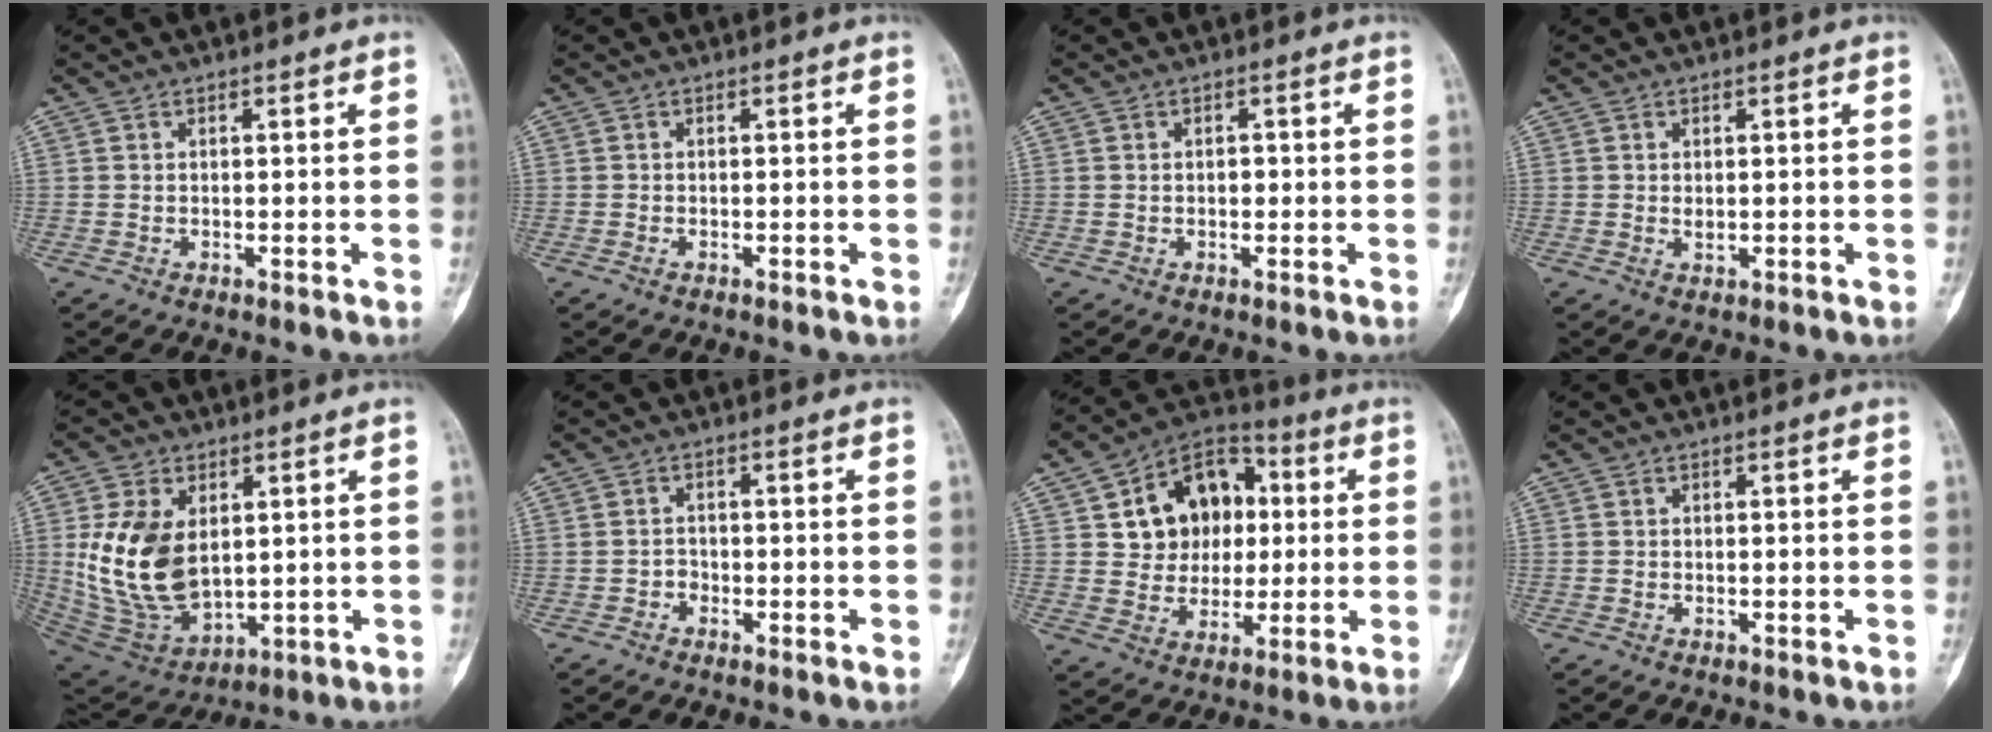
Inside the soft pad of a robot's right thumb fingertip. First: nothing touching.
{"total": 0.5, "force": [-0.3, 0.2, 0.4], "torque": [-0.011, 0.002, -0.004]}
{"total": 1.0, "force": [0.0, 0.7, 0.7], "torque": [-0.006, 0.003, -0.003]}
{"total": 1.1, "force": [0.0, 0.6, 0.9], "torque": [-0.014, -0.002, 0.003]}
{"total": 16.4, "force": [2.4, 10.3, 12.5], "torque": [-0.225, -0.018, 0.067]}
{"total": 1.4, "force": [-0.8, 1.1, 0.4], "torque": [-0.001, 0.005, -0.020]}
{"total": 15.4, "force": [3.0, 12.1, 8.9], "torque": [-0.089, 0.012, 0.049]}
{"total": 0.0}